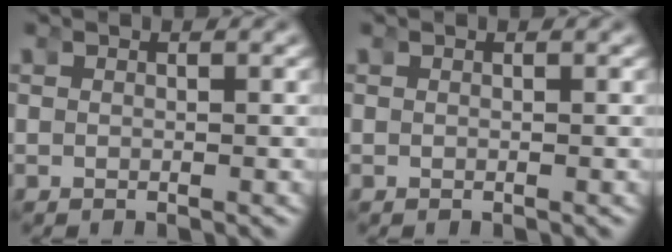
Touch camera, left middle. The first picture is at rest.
{"total": 0.0}